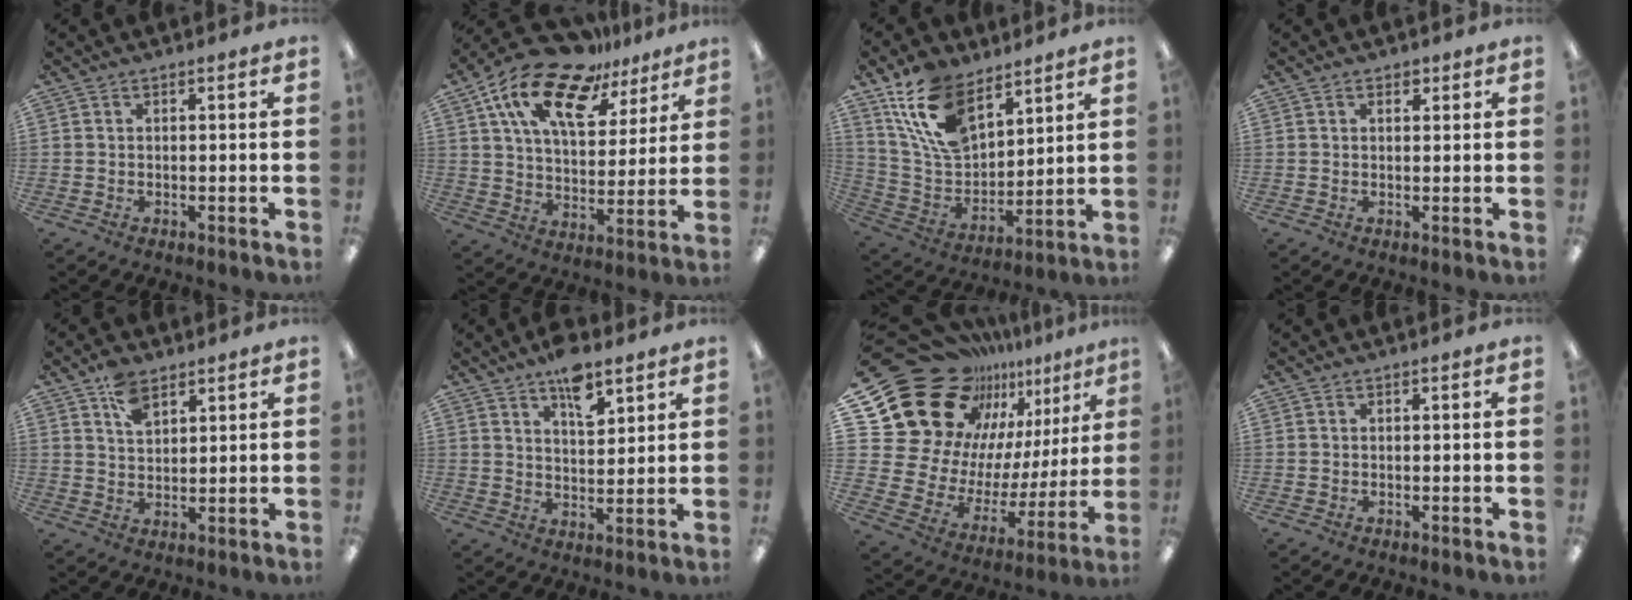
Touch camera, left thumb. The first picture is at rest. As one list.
[{"total": 18.8, "force": [12.3, 9.0, 11.0], "torque": [-0.211, -0.064, 0.219]}, {"total": 16.9, "force": [10.4, 9.2, 9.7], "torque": [-0.203, -0.036, 0.197]}, {"total": 1.7, "force": [0.9, 1.1, 0.9], "torque": [-0.011, -0.001, 0.015]}, {"total": 6.4, "force": [4.2, 3.5, 3.4], "torque": [-0.063, -0.010, 0.077]}, {"total": 8.6, "force": [6.0, 3.7, 4.9], "torque": [-0.065, -0.035, 0.102]}, {"total": 24.5, "force": [16.9, 15.0, 9.4], "torque": [-0.151, -0.137, 0.335]}, {"total": 0.0}]